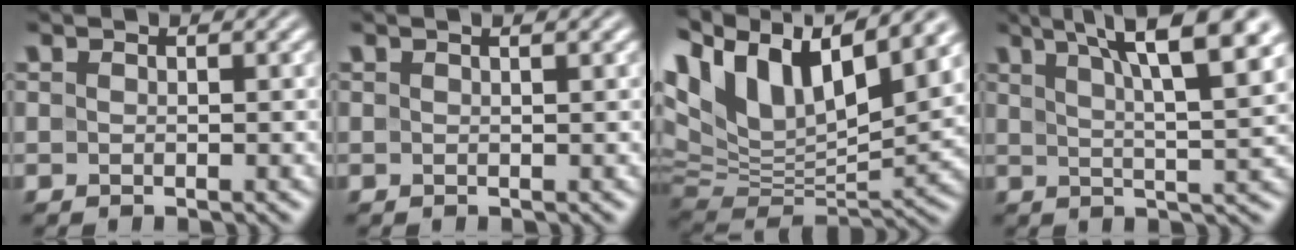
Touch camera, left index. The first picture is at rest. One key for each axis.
{"total": 1.4, "fx": 0.7, "fy": 0.4, "fz": 1.1, "tx": -0.015, "ty": 0.002, "tz": 0.003}
{"total": 15.9, "fx": 8.0, "fy": 7.7, "fz": 11.4, "tx": -0.246, "ty": 0.033, "tz": 0.151}
{"total": 10.2, "fx": 5.6, "fy": 2.4, "fz": 8.2, "tx": -0.102, "ty": 0.027, "tz": 0.073}